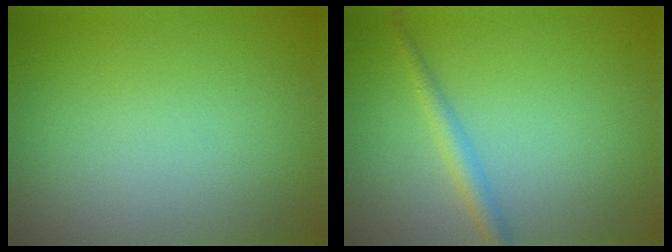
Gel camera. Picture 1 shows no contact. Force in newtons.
{"total": 1.7, "press": 1.7, "slide": 0.0}